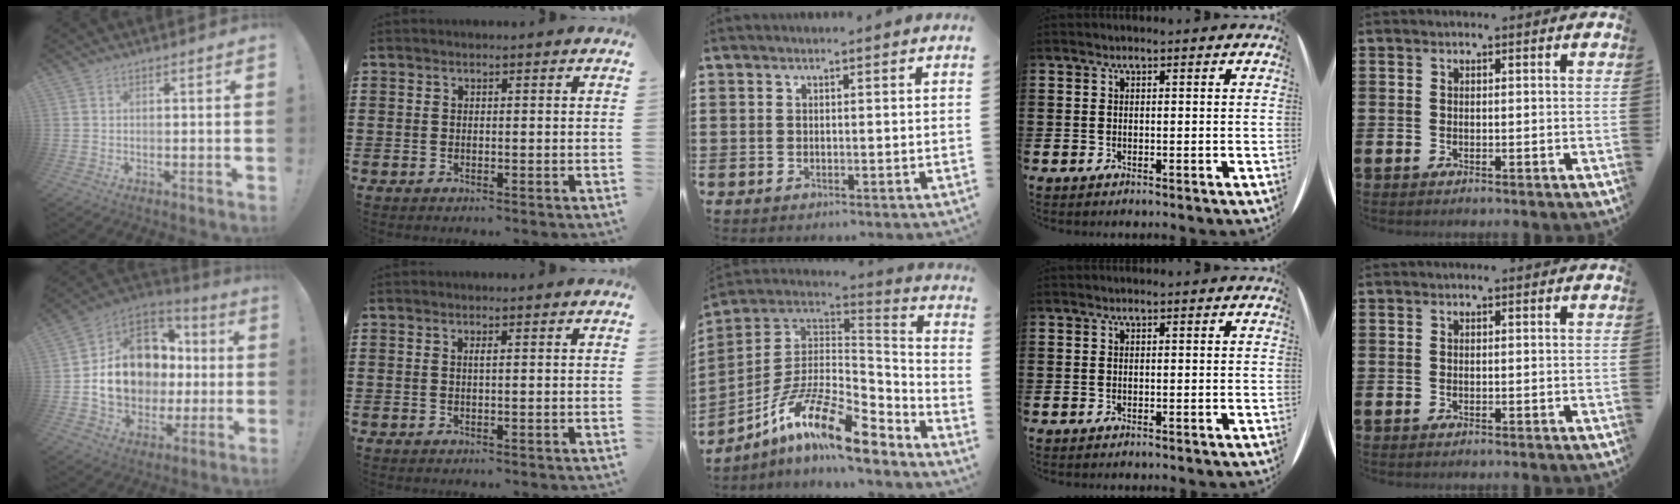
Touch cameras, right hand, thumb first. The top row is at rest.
{"thumb": {"total": 17.4, "force": [-0.1, 14.1, 10.2], "torque": [-0.164, 0.009, 0.026]}, "index": {"total": 0.6, "force": [0.1, -0.1, 0.6], "torque": [-0.012, -0.003, 0.002]}, "middle": {"total": 14.3, "force": [-9.0, 3.8, 10.5], "torque": [-0.209, 0.007, -0.172]}}